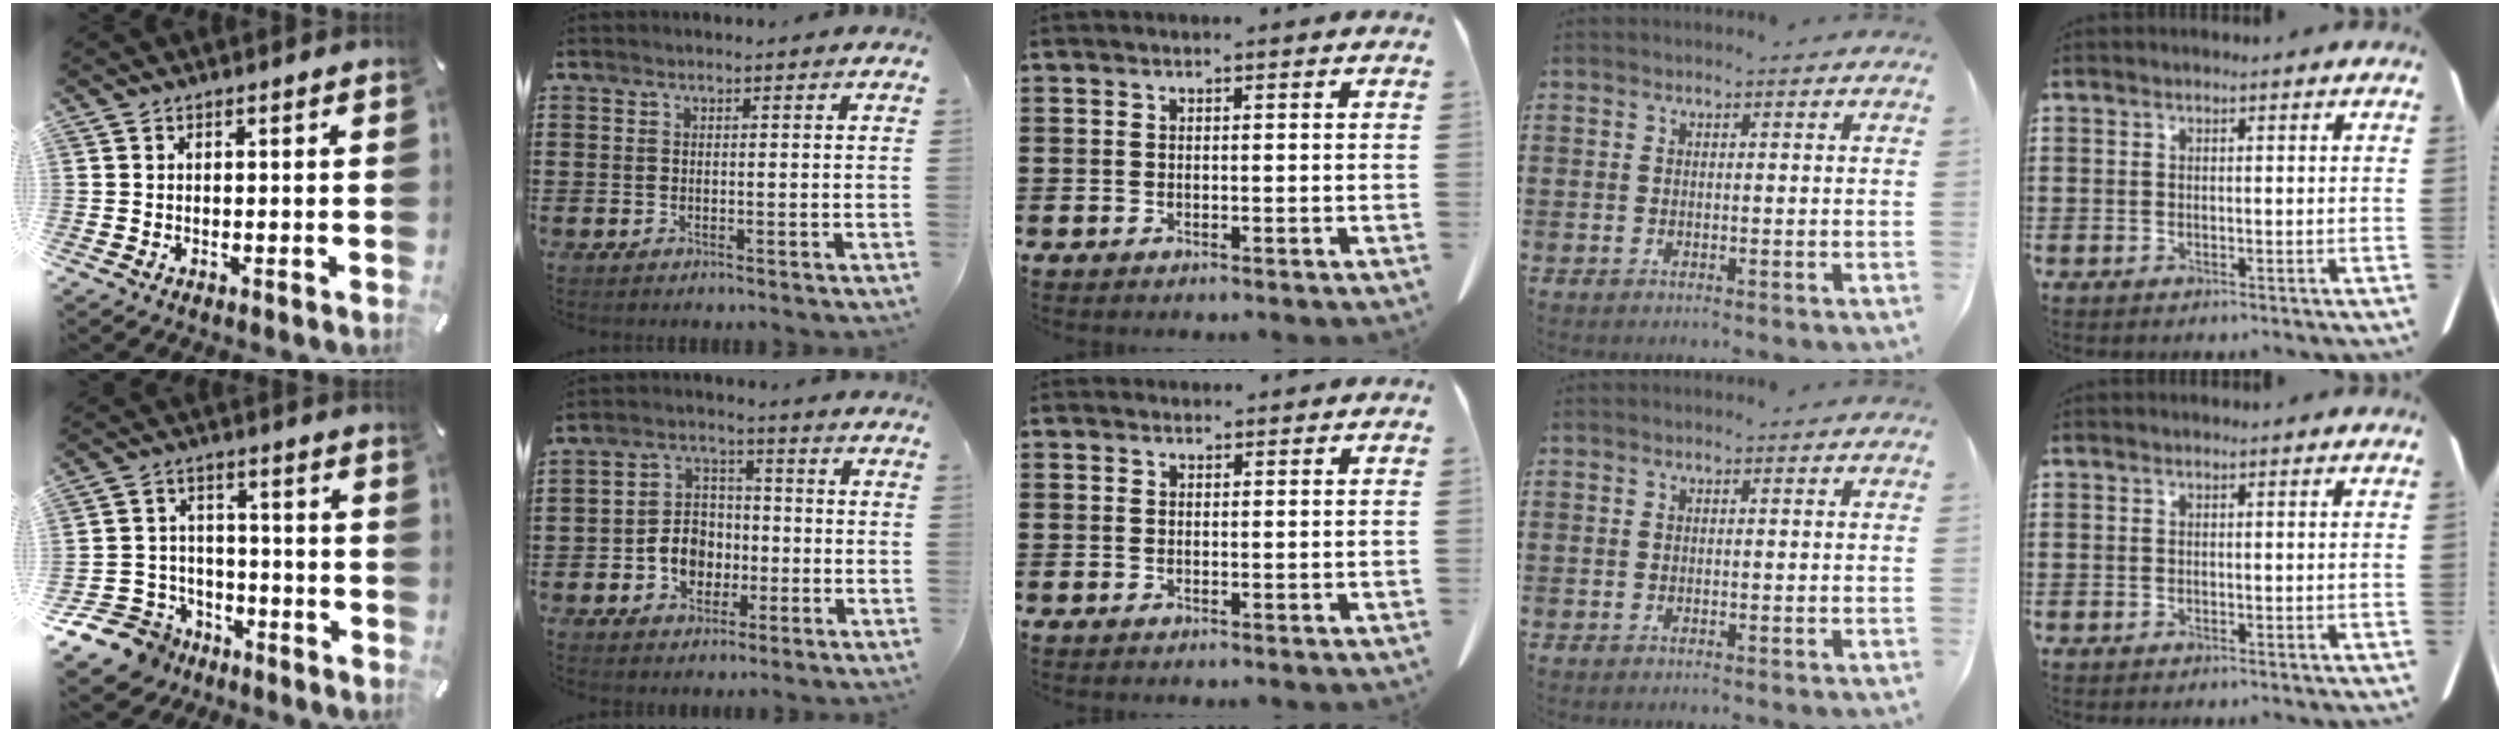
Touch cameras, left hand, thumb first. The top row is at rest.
{"thumb": {"total": 11.7, "force": [-7.4, 8.7, 2.8], "torque": [-0.066, 0.050, -0.129]}, "index": {"total": 6.1, "force": [-2.0, 5.2, 2.5], "torque": [-0.063, 0.019, -0.038]}, "middle": {"total": 0.9, "force": [0.8, 0.3, 0.1], "torque": [0.003, -0.004, 0.015]}}